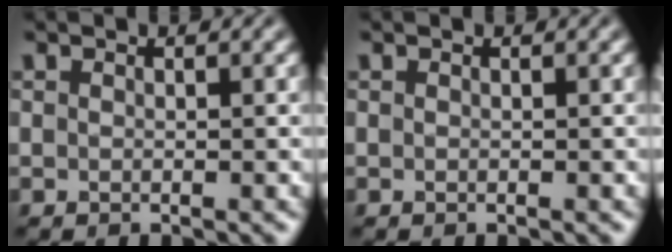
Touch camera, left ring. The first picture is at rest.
{"total": 0.0}